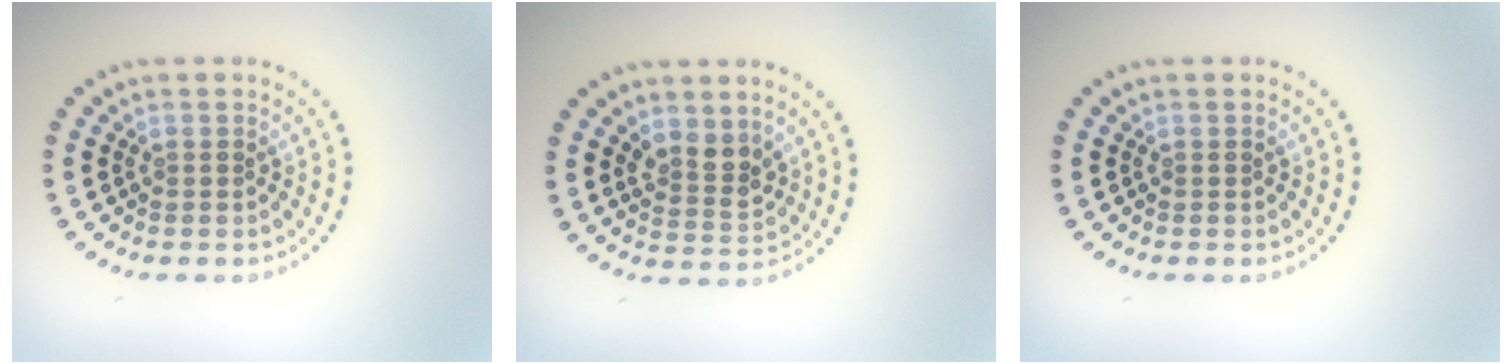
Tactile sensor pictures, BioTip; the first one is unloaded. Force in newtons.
{"total": 2.8, "press": 2.5, "slide": 1.2}
{"total": 0.0}